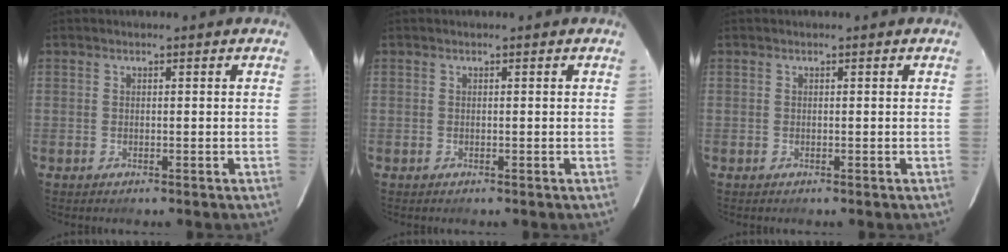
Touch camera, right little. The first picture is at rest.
{"total": 0.0}
{"total": 0.0}